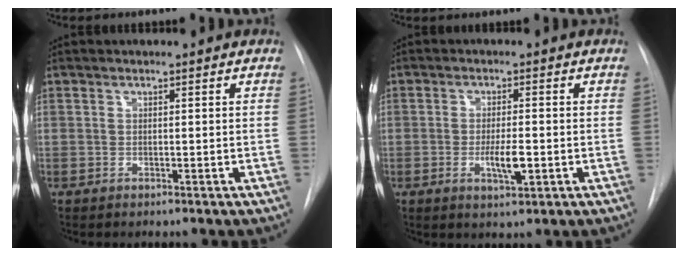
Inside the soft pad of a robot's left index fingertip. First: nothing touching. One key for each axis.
{"total": 4.6, "fx": -2.7, "fy": 0.7, "fz": 3.7, "tx": -0.067, "ty": -0.008, "tz": -0.037}